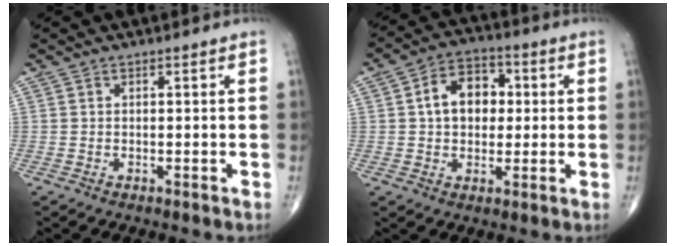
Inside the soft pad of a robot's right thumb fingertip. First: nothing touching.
{"total": 9.8, "force": [1.2, 7.1, 6.8], "torque": [-0.076, 0.017, 0.013]}